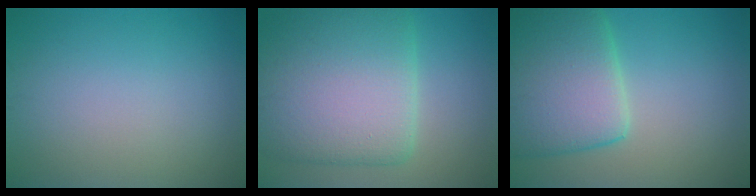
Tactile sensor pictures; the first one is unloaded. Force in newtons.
{"total": 11.3, "press": 11.3, "slide": 0.4}
{"total": 8.9, "press": 8.9, "slide": 0.5}